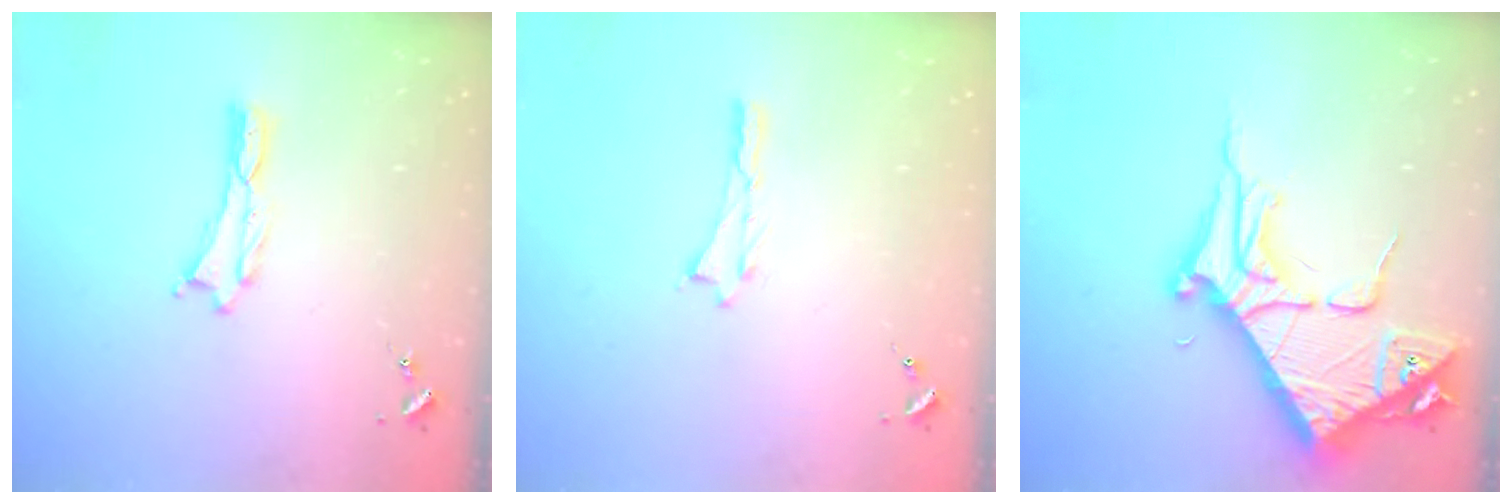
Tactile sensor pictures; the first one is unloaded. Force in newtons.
{"total": 0.0}
{"total": 9.2, "press": 9.2, "slide": 1.1}